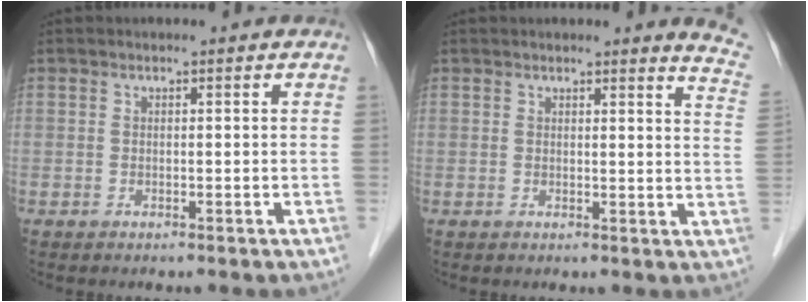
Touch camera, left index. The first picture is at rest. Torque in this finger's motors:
{"motor_torque": [0.99, -1.15, 0.29, 0.03]}